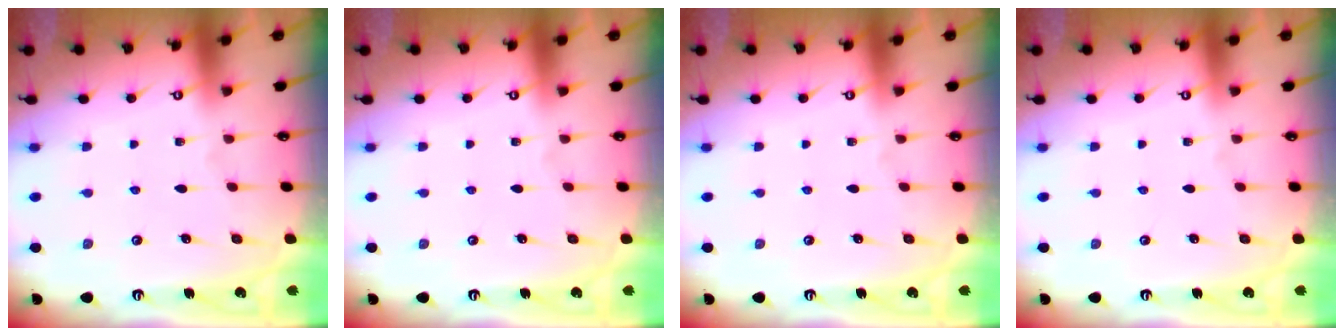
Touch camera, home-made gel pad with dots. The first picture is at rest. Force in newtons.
{"total": 0.0}
{"total": 0.0}
{"total": 0.0}